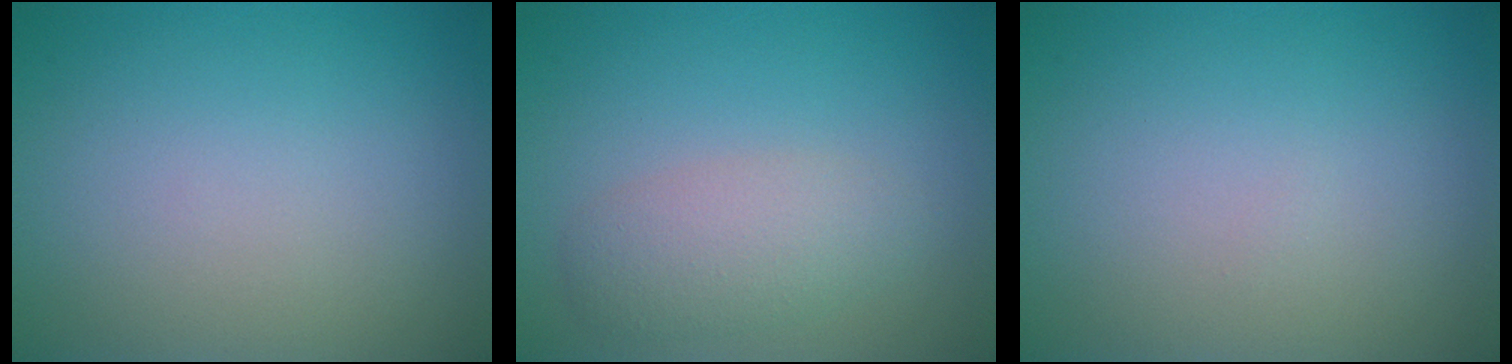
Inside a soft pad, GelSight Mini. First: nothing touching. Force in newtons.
{"total": 2.9, "press": 2.9, "slide": 0.1}
{"total": 0.0}